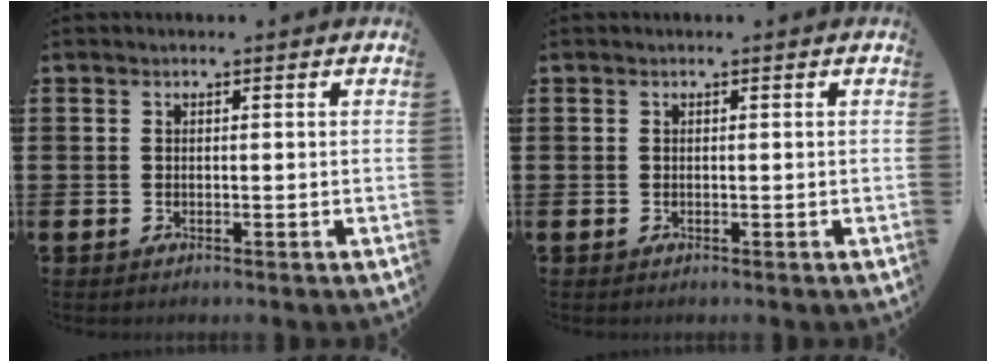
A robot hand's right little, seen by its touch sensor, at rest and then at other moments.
{"total": 0.0}